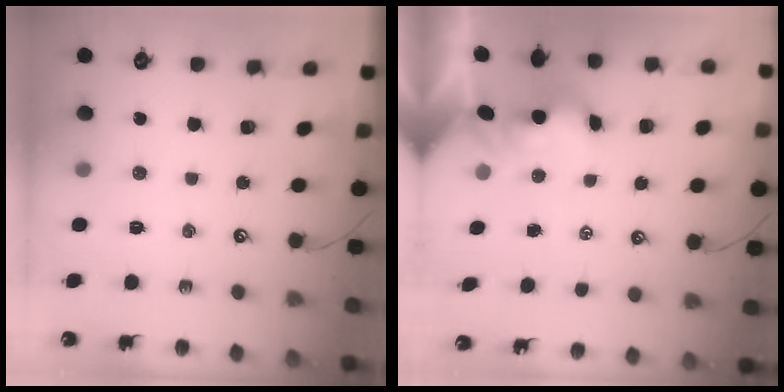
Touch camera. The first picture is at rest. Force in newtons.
{"total": 2.1, "press": 1.9, "slide": 0.7}